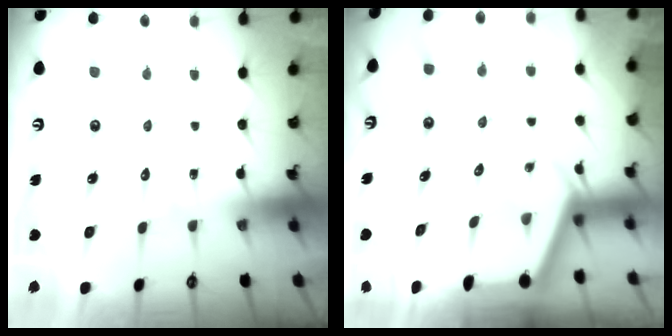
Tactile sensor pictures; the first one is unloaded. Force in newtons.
{"total": 2.2, "press": 2.2, "slide": 0.3}